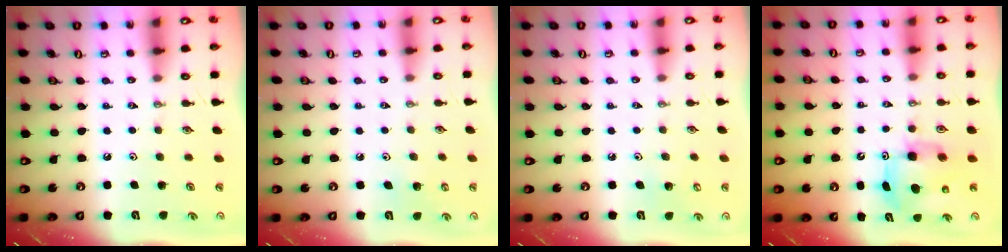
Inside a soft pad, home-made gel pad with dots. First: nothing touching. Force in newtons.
{"total": 4.0, "press": 4.0, "slide": 0.2}
{"total": 4.5, "press": 4.5, "slide": 0.4}
{"total": 8.1, "press": 8.0, "slide": 0.6}